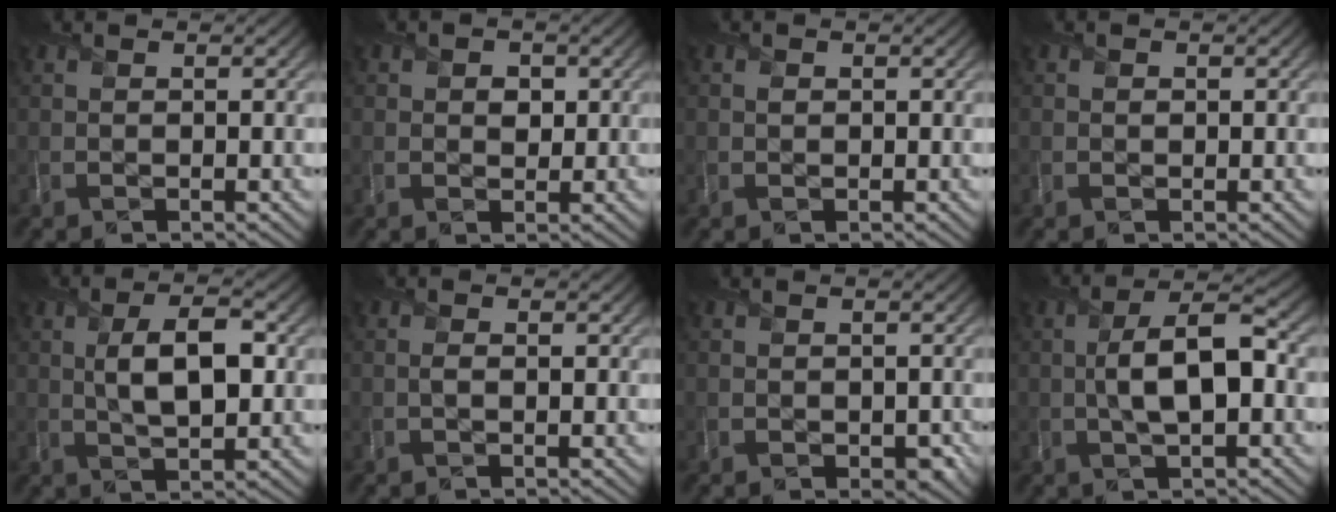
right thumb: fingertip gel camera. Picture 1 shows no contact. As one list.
[{"total": 2.1, "force": [0.5, 1.7, 1.1], "torque": [-0.016, -0.005, 0.002]}, {"total": 0.6, "force": [0.1, 0.6, 0.2], "torque": [-0.001, -0.003, -0.001]}, {"total": 0.7, "force": [0.0, 0.7, 0.1], "torque": [0.001, -0.006, -0.003]}, {"total": 7.0, "force": [0.8, 3.2, 6.2], "torque": [-0.107, 0.003, 0.010]}, {"total": 1.0, "force": [-0.1, 0.5, 0.8], "torque": [-0.017, -0.002, -0.004]}, {"total": 1.9, "force": [-0.5, 1.6, 0.9], "torque": [-0.013, -0.015, -0.010]}, {"total": 8.1, "force": [-0.3, 3.3, 7.4], "torque": [-0.134, 0.009, -0.013]}]